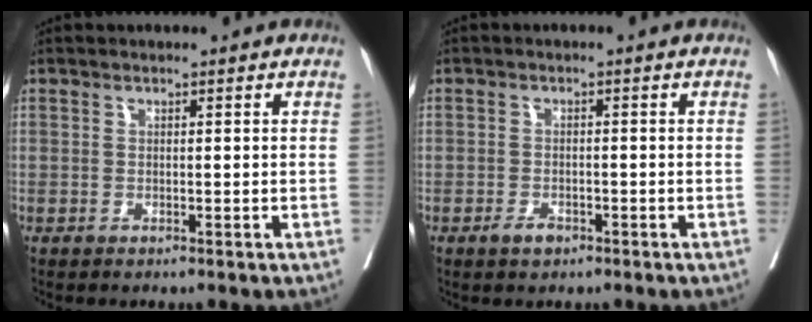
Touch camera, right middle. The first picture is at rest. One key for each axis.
{"total": 1.9, "fx": -1.2, "fy": 1.0, "fz": 1.1, "tx": -0.018, "ty": 0.002, "tz": -0.018}